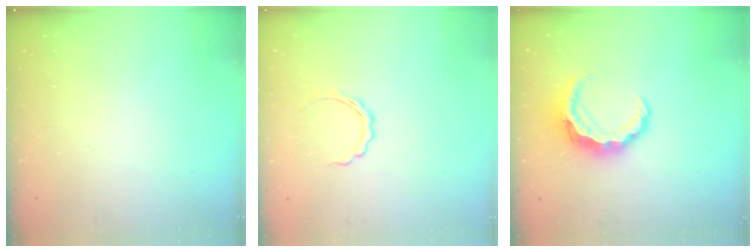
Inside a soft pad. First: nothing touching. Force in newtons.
{"total": 5.4, "press": 5.2, "slide": 1.4}
{"total": 9.4, "press": 9.3, "slide": 1.5}